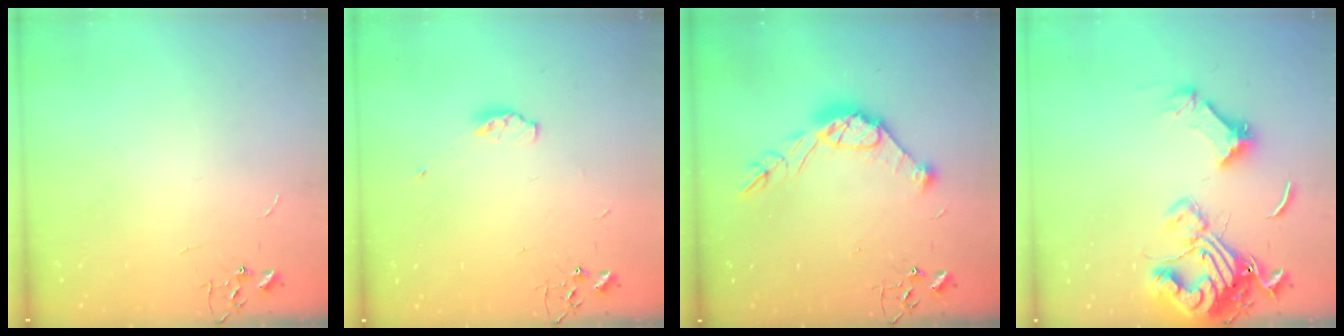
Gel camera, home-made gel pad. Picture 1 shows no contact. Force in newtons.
{"total": 4.9, "press": 4.8, "slide": 1.1}
{"total": 13.6, "press": 13.6, "slide": 1.0}
{"total": 18.4, "press": 18.3, "slide": 1.9}